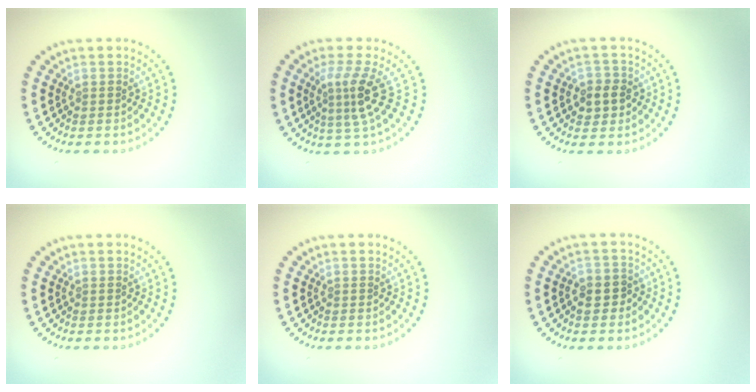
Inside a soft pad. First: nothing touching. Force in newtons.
{"total": 3.6, "press": 2.5, "slide": 2.6}
{"total": 2.3, "press": 2.2, "slide": 0.7}
{"total": 0.0}
{"total": 0.0}
{"total": 1.9, "press": 1.7, "slide": 0.7}